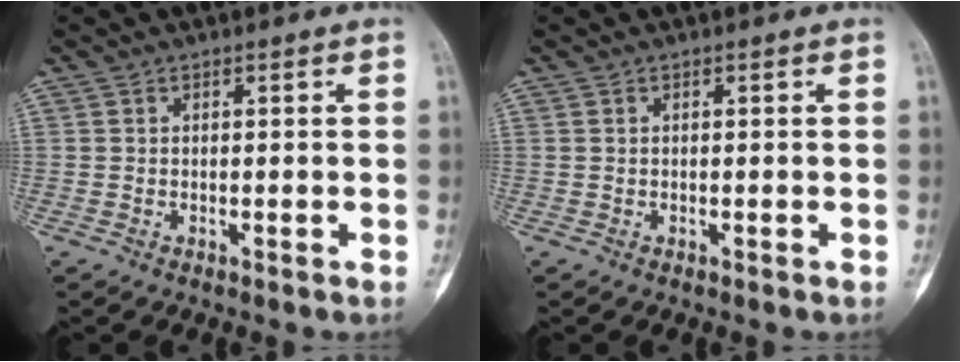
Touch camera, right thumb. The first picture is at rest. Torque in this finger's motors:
{"motor_torque": [0.01, 0.01, 0.01, 0.01, 0.02]}